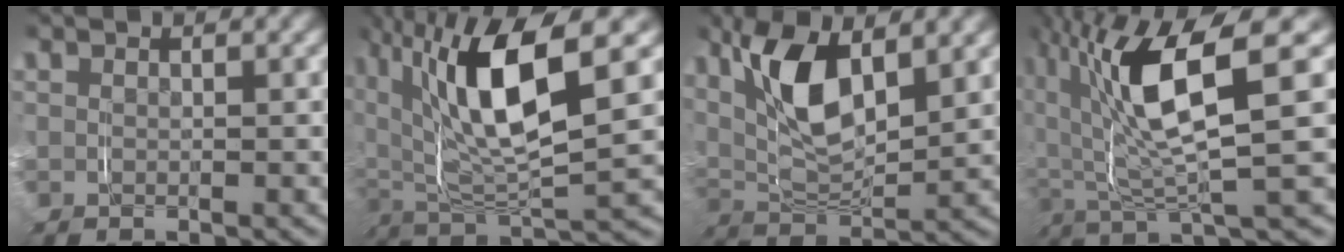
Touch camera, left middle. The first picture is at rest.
{"total": 10.5, "force": [3.0, 4.0, 9.3], "torque": [-0.191, 0.004, 0.045]}
{"total": 7.4, "force": [2.6, 3.3, 6.1], "torque": [-0.135, -0.006, 0.043]}
{"total": 9.0, "force": [1.6, 2.8, 8.5], "torque": [-0.168, 0.004, 0.020]}